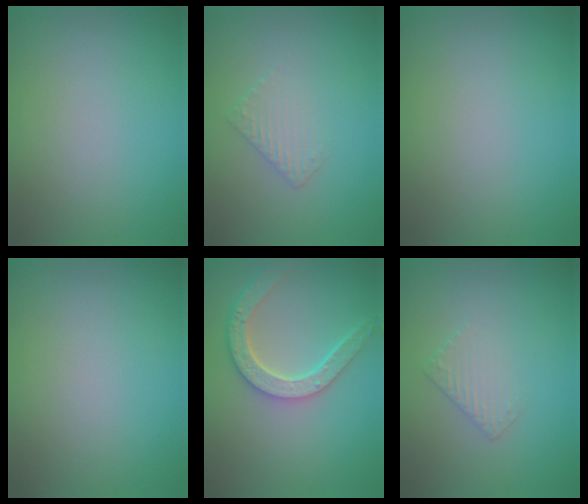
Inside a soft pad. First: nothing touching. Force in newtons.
{"total": 1.6, "press": 1.6, "slide": 0.4}
{"total": 0.0}
{"total": 0.0}
{"total": 4.6, "press": 3.8, "slide": 2.7}
{"total": 1.6, "press": 1.6, "slide": 0.4}